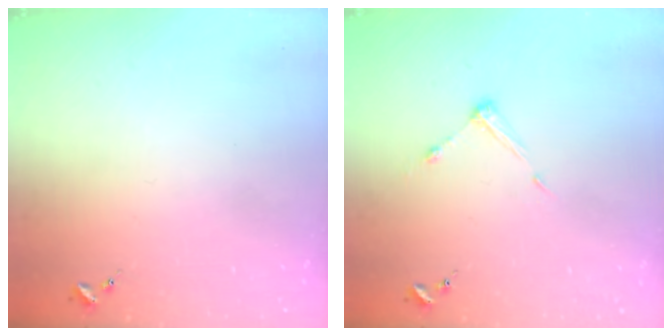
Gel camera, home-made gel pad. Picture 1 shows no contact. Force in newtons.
{"total": 5.3, "press": 5.2, "slide": 0.2}